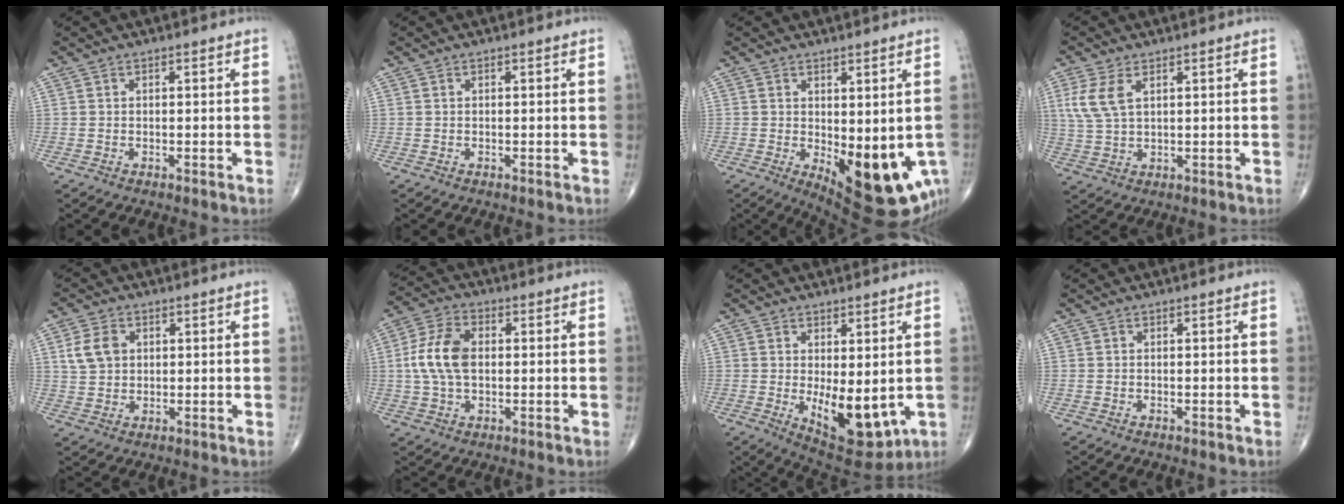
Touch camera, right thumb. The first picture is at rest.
{"total": 0.0}
{"total": 14.9, "force": [-3.7, 6.2, 13.0], "torque": [-0.152, -0.022, -0.030]}
{"total": 6.0, "force": [2.3, 3.0, 4.7], "torque": [-0.116, 0.002, 0.054]}
{"total": 5.7, "force": [1.6, 4.3, 3.4], "torque": [-0.054, -0.001, 0.030]}
{"total": 9.8, "force": [0.5, 6.0, 7.7], "torque": [-0.159, 0.015, 0.007]}
{"total": 11.6, "force": [-1.5, 5.5, 10.2], "torque": [-0.125, -0.025, -0.001]}
{"total": 0.0}